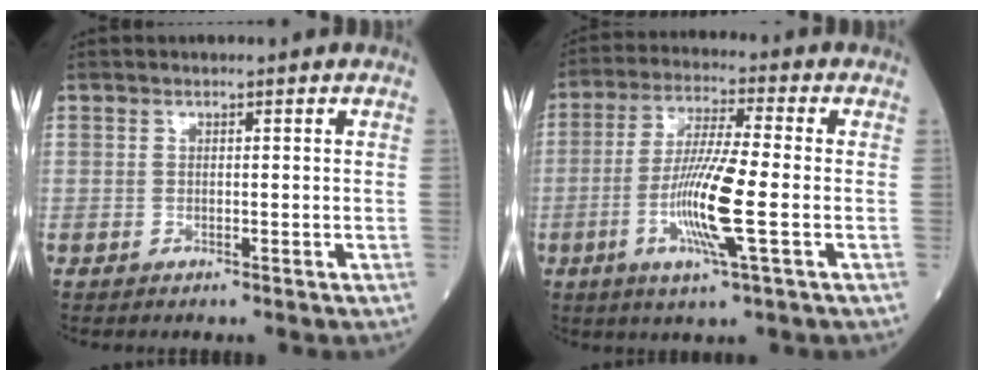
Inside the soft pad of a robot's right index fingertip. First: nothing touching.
{"total": 10.9, "force": [-2.7, 0.0, 10.6], "torque": [-0.208, -0.011, -0.057]}